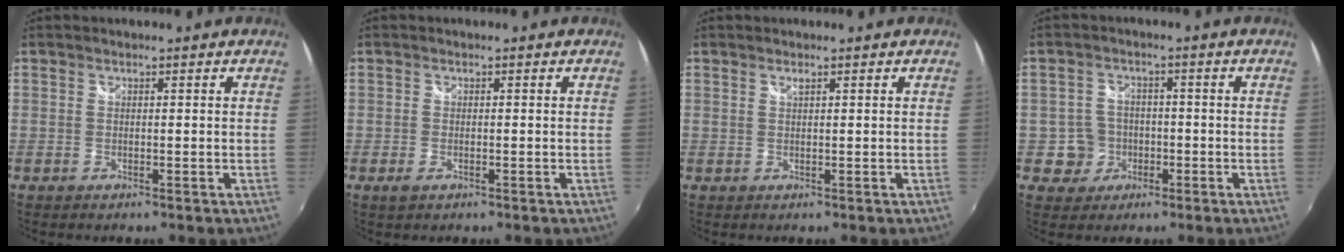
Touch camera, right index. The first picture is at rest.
{"total": 1.4, "force": [-0.8, 0.7, 0.9], "torque": [-0.019, -0.004, -0.014]}
{"total": 0.6, "force": [0.5, -0.1, 0.3], "torque": [-0.004, 0.001, 0.009]}
{"total": 4.9, "force": [-1.5, 4.7, 0.2], "torque": [-0.011, 0.017, -0.019]}